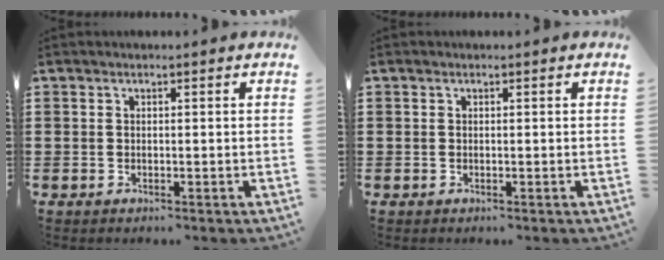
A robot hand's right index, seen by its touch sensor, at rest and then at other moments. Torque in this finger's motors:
{"motor_torque": [0.10, 0.05, 0.01, 0.00]}